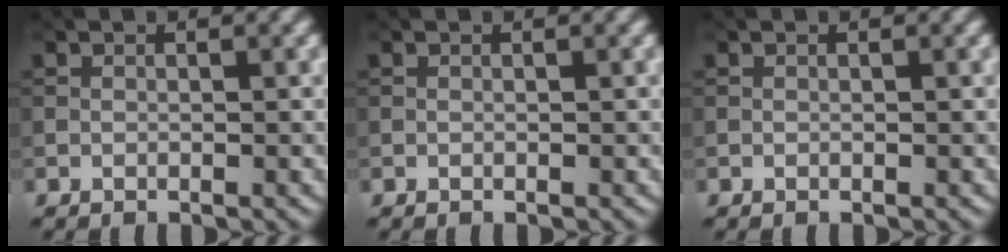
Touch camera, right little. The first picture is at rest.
{"total": 0.0}
{"total": 0.0}